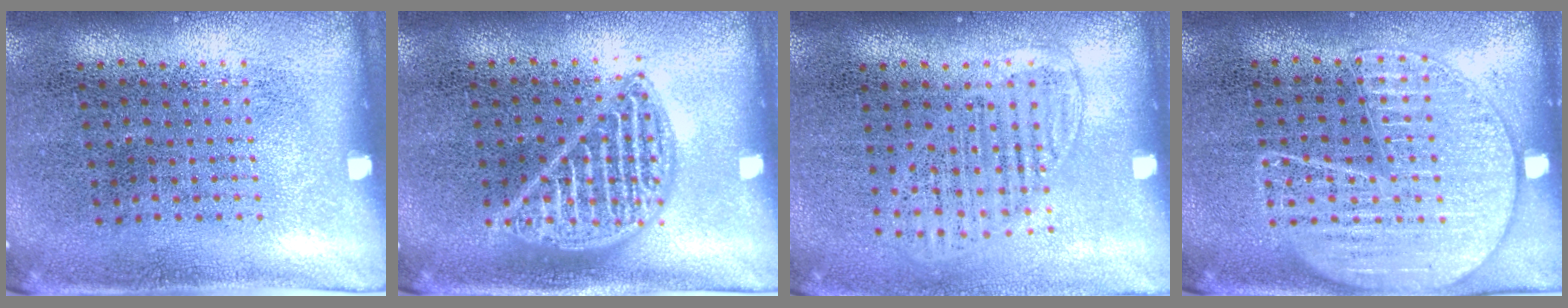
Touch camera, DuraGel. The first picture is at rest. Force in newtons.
{"total": 2.3, "press": 2.3, "slide": 0.2}
{"total": 1.3, "press": 1.1, "slide": 0.7}
{"total": 1.5, "press": 1.5, "slide": 0.1}